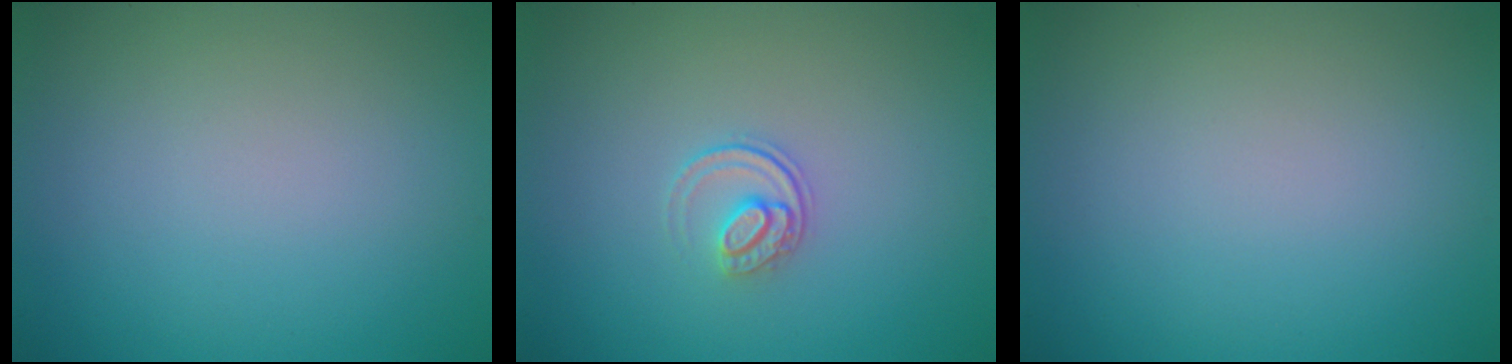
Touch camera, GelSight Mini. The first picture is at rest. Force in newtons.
{"total": 1.5, "press": 1.1, "slide": 1.1}
{"total": 0.0}